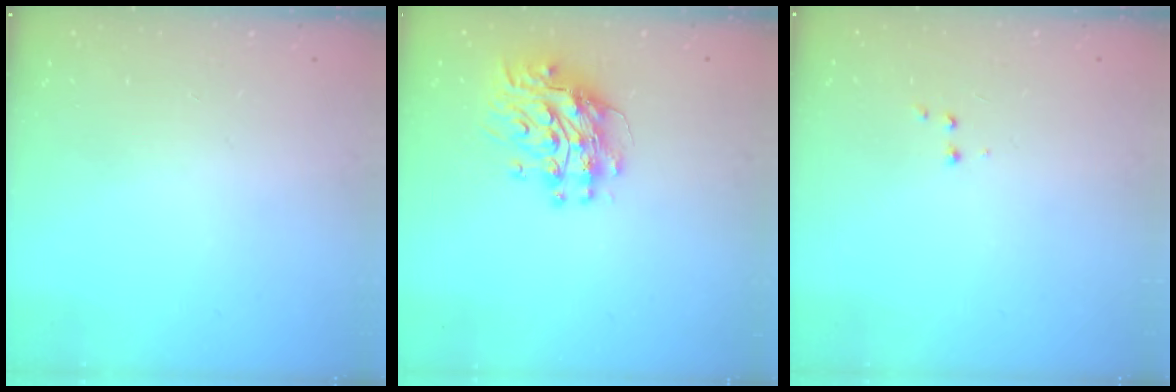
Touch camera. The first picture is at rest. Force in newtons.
{"total": 10.7, "press": 10.7, "slide": 0.9}
{"total": 2.6, "press": 2.5, "slide": 0.6}